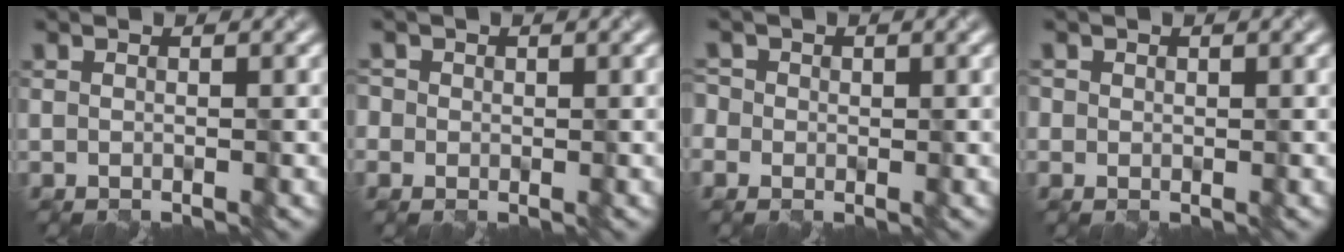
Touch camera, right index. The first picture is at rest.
{"total": 0.8, "force": [-0.3, 0.7, -0.4], "torque": [-0.002, 0.001, 0.001]}
{"total": 1.2, "force": [-0.5, 1.0, -0.2], "torque": [-0.008, 0.007, -0.008]}
{"total": 0.6, "force": [0.0, 0.2, -0.6], "torque": [-0.002, 0.003, 0.006]}